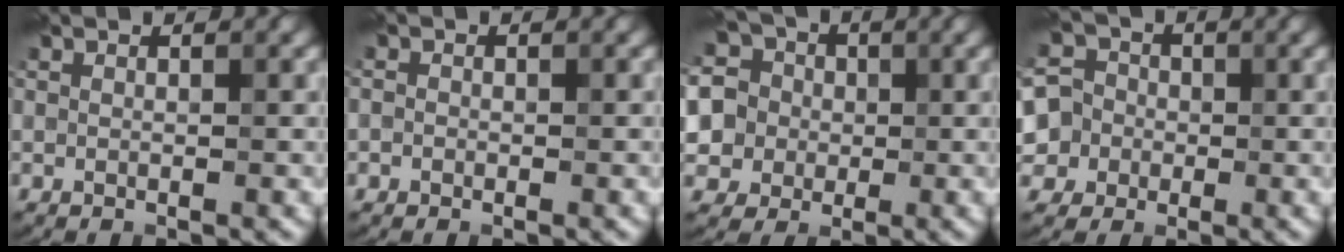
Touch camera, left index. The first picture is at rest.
{"total": 1.2, "force": [0.1, 1.1, 0.5], "torque": [0.008, 0.007, -0.012]}
{"total": 9.5, "force": [1.9, 8.5, 3.8], "torque": [-0.103, 0.041, 0.005]}
{"total": 6.6, "force": [-1.2, 6.3, 1.6], "torque": [-0.038, 0.021, -0.051]}